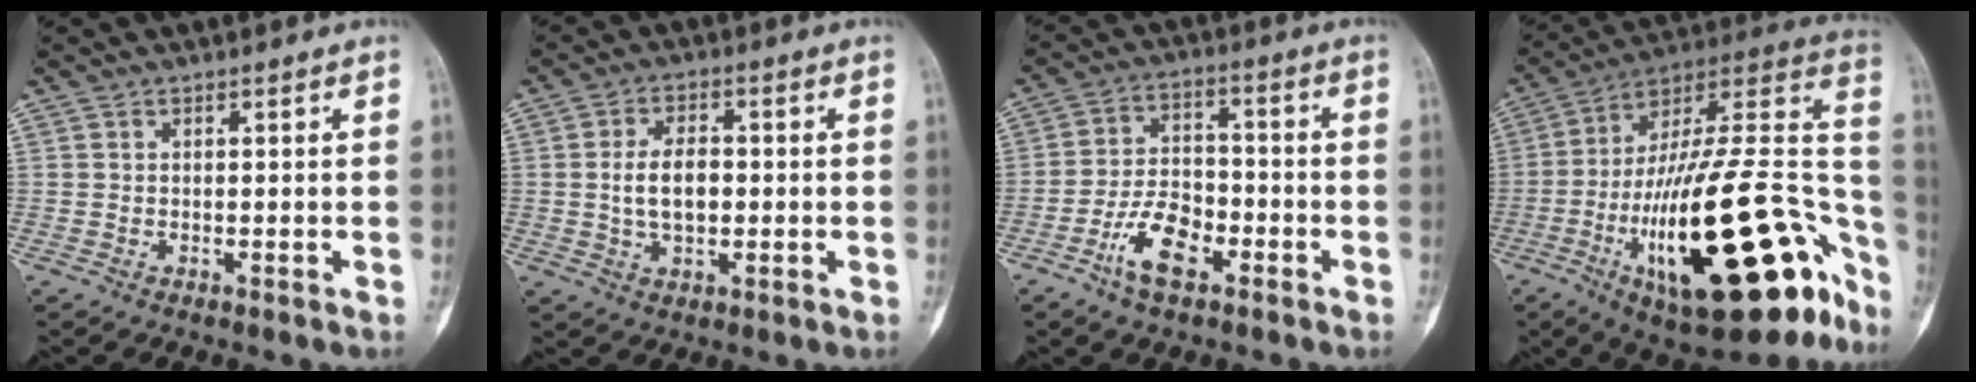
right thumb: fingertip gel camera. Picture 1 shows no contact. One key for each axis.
{"total": 7.0, "fx": -0.3, "fy": 4.0, "fz": 5.7, "tx": -0.101, "ty": 0.009, "tz": -0.006}
{"total": 9.4, "fx": -4.9, "fy": 4.8, "fz": 6.4, "tx": -0.106, "ty": 0.029, "tz": -0.092}
{"total": 37.3, "fx": -14.1, "fy": 13.0, "fz": 31.9, "tx": -0.419, "ty": 0.065, "tz": -0.214}